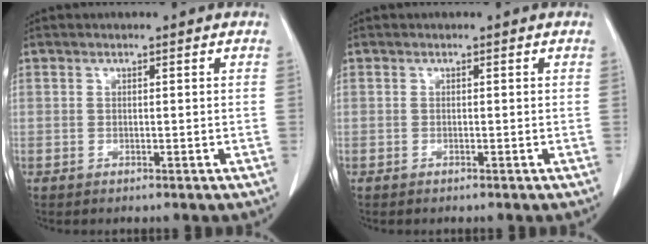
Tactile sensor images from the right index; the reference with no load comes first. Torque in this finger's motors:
{"motor_torque": [0.02, -0.01, 0.00, 0.01]}